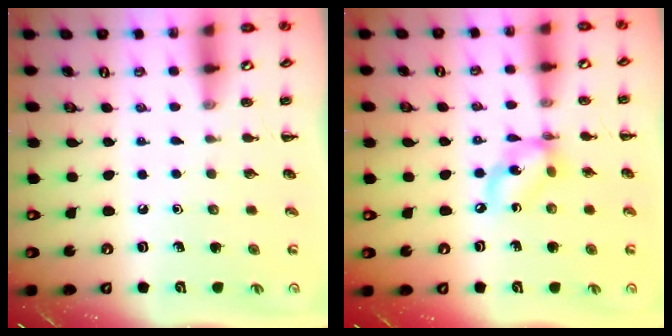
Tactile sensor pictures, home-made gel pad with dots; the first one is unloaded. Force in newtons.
{"total": 8.9, "press": 8.7, "slide": 2.2}